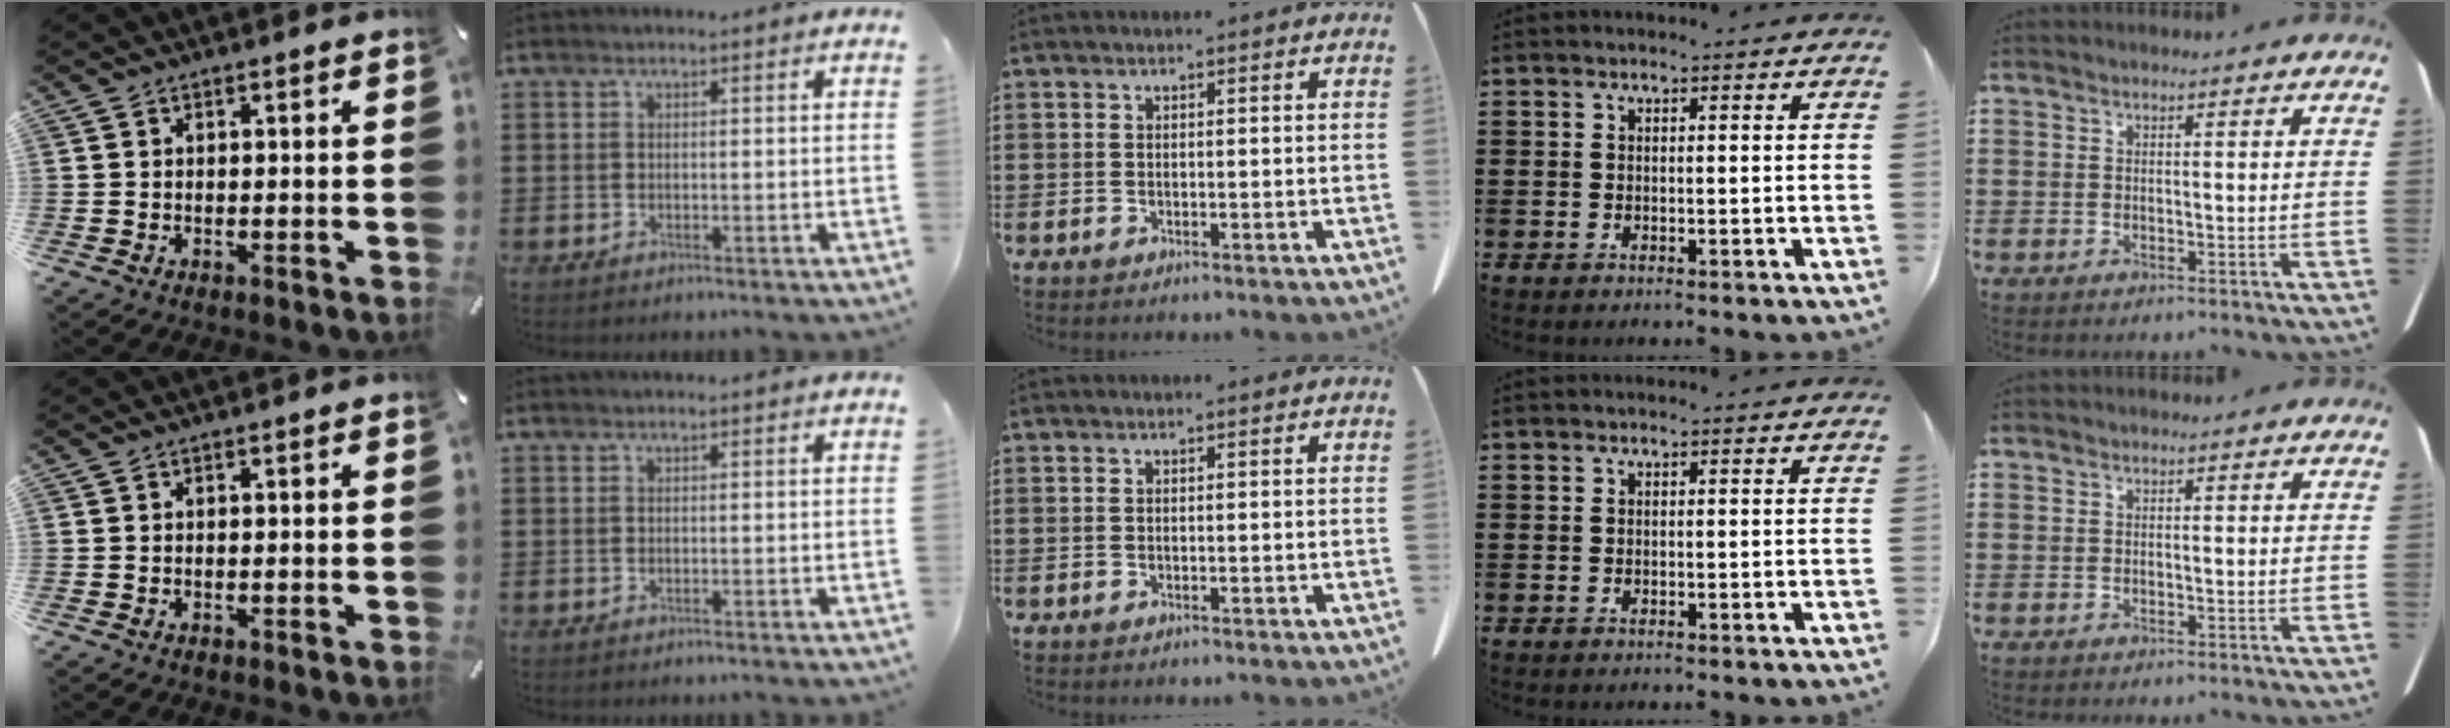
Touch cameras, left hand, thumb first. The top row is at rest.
{}